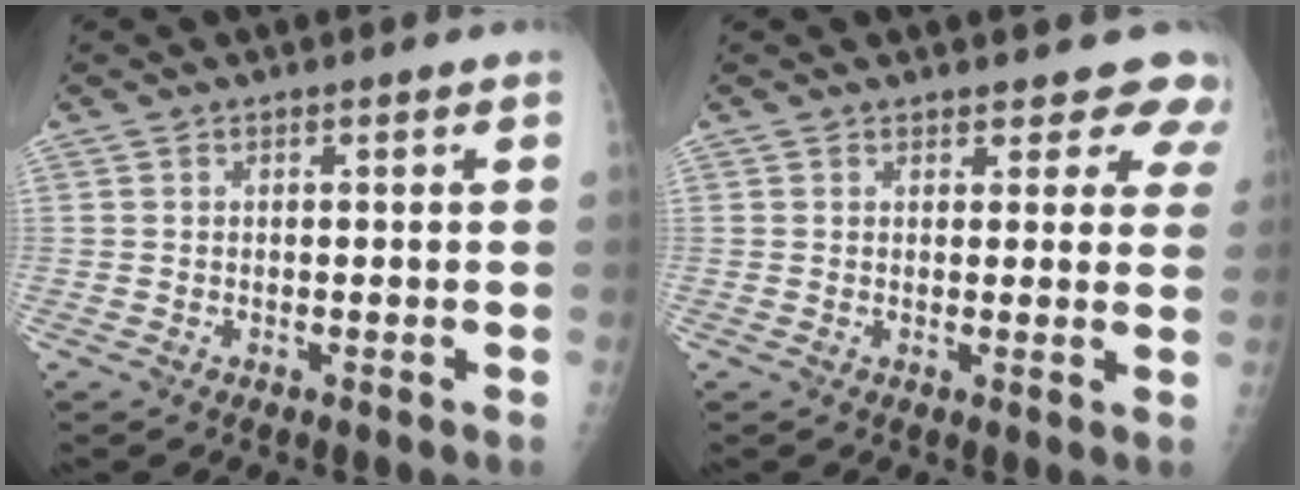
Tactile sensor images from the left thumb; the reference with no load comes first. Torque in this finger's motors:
{"motor_torque": [-0.09, -0.12, -0.11, -0.11, 0.04]}